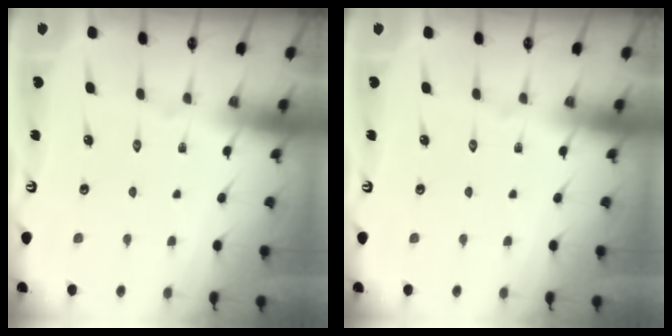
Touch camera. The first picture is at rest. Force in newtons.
{"total": 0.0}